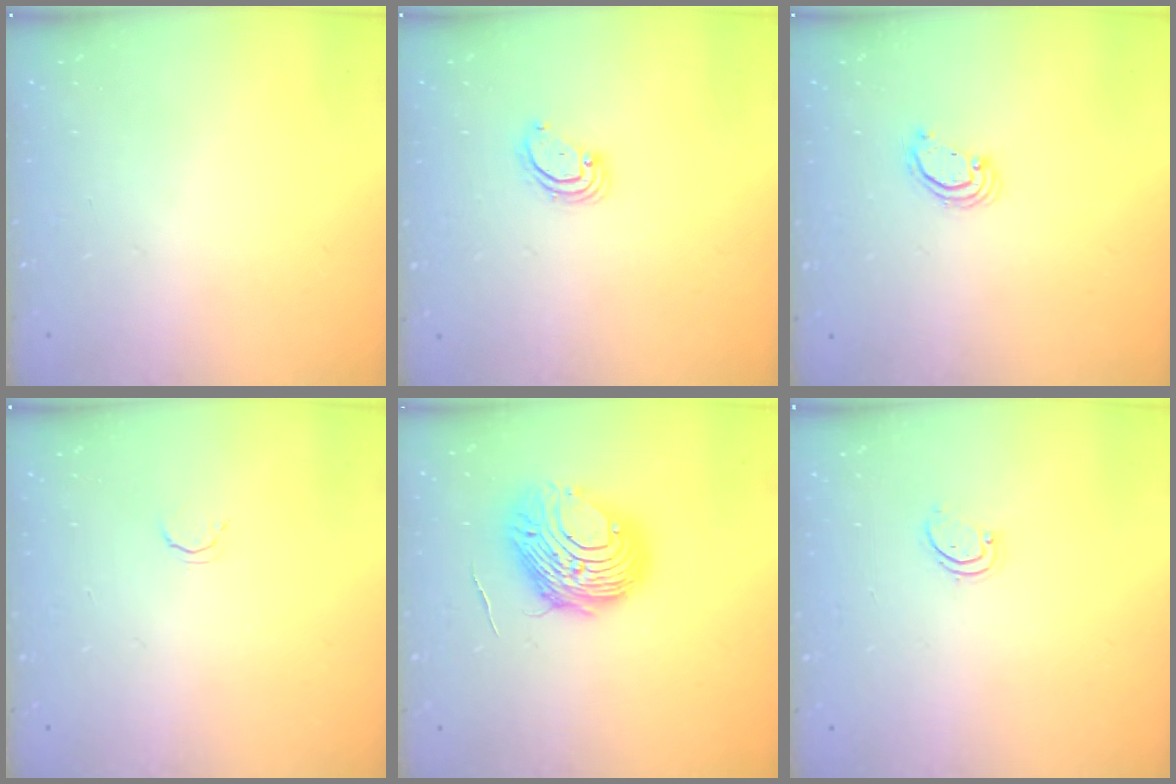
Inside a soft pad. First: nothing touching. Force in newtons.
{"total": 3.4, "press": 3.4, "slide": 0.1}
{"total": 2.2, "press": 2.2, "slide": 0.2}
{"total": 2.1, "press": 2.1, "slide": 0.4}
{"total": 9.6, "press": 9.6, "slide": 0.8}
{"total": 1.7, "press": 1.7, "slide": 0.3}